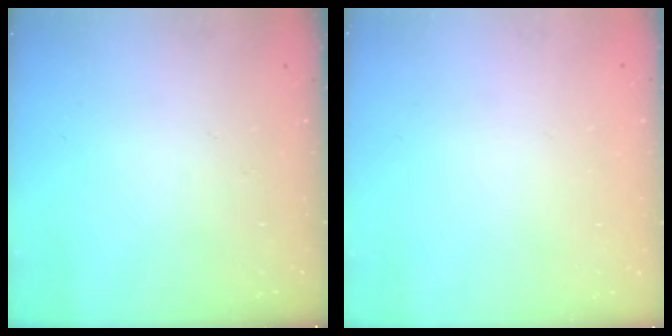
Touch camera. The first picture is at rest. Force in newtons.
{"total": 2.2, "press": 2.2, "slide": 0.1}